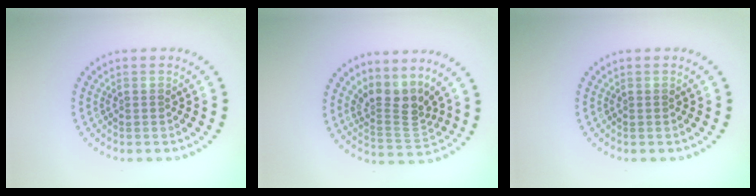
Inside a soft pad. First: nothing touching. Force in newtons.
{"total": 3.5, "press": 2.4, "slide": 2.5}
{"total": 0.0}